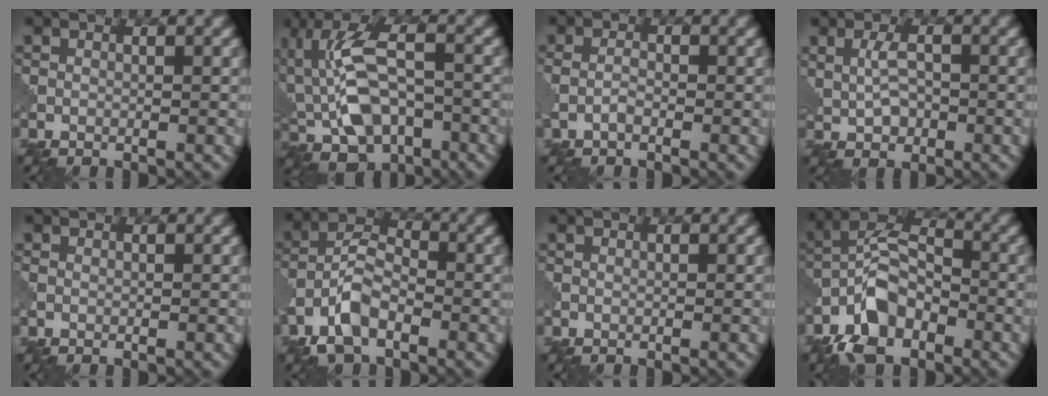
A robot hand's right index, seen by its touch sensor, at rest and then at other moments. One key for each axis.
{"total": 9.7, "fx": -1.2, "fy": 5.6, "fz": 7.8, "tx": -0.143, "ty": 0.012, "tz": -0.035}
{"total": 1.2, "fx": -0.5, "fy": 0.5, "fz": 1.0, "tx": -0.025, "ty": 0.001, "tz": -0.013}
{"total": 2.6, "fx": 0.3, "fy": 1.6, "fz": 2.0, "tx": -0.041, "ty": -0.001, "tz": 0.007}
{"total": 0.6, "fx": -0.2, "fy": 0.5, "fz": 0.3, "tx": -0.009, "ty": -0.002, "tz": -0.003}
{"total": 5.2, "fx": -2.9, "fy": 2.6, "fz": 3.5, "tx": -0.068, "ty": 0.008, "tz": -0.068}
{"total": 0.0}
{"total": 7.1, "fx": -4.1, "fy": 3.7, "fz": 4.4, "tx": -0.083, "ty": 0.010, "tz": -0.092}